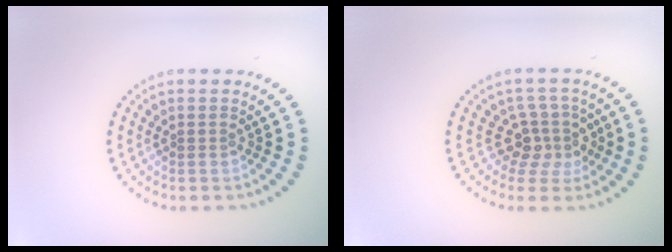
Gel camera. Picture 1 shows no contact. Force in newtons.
{"total": 3.1, "press": 2.3, "slide": 2.0}